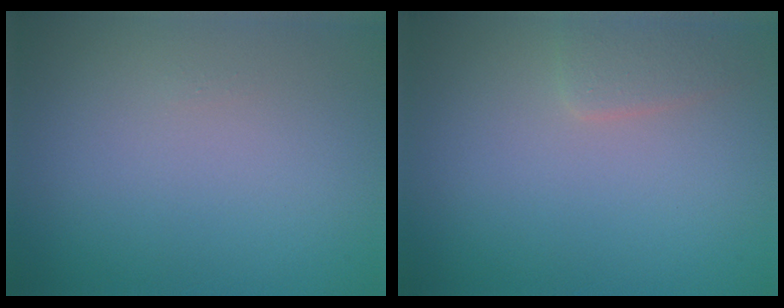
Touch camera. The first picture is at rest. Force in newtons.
{"total": 1.8, "press": 1.8, "slide": 0.2}